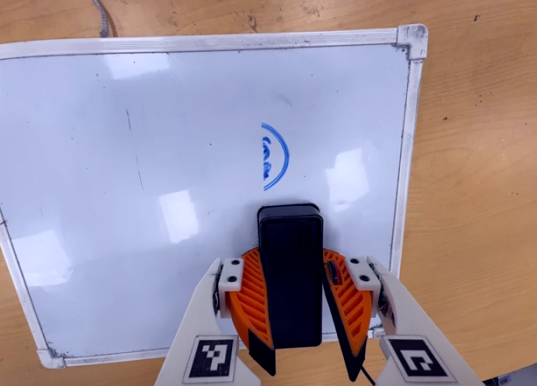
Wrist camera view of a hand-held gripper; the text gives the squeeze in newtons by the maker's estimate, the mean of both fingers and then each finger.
{"total": 10.0, "left": 9.9, "right": 10.2}